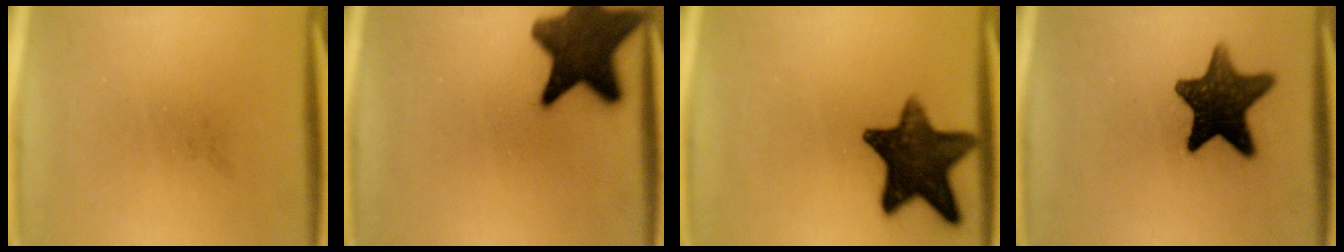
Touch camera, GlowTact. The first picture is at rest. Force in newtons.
{"total": 14.4}
{"total": 14.0}
{"total": 13.1}